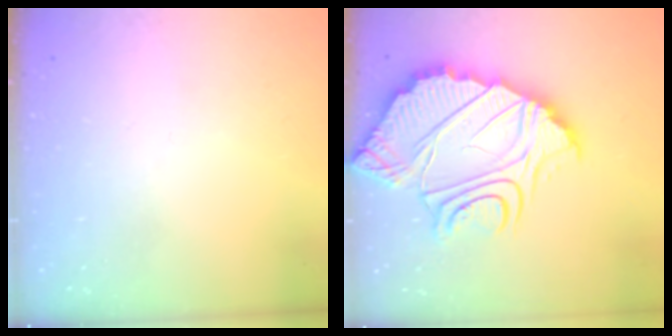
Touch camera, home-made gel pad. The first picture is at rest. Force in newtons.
{"total": 17.1, "press": 17.1, "slide": 1.4}